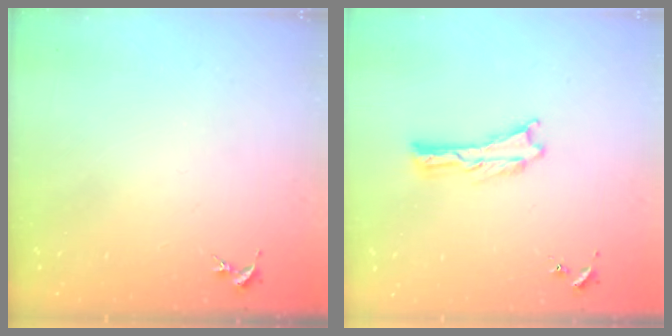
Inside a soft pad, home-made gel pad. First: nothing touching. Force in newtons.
{"total": 0.0}